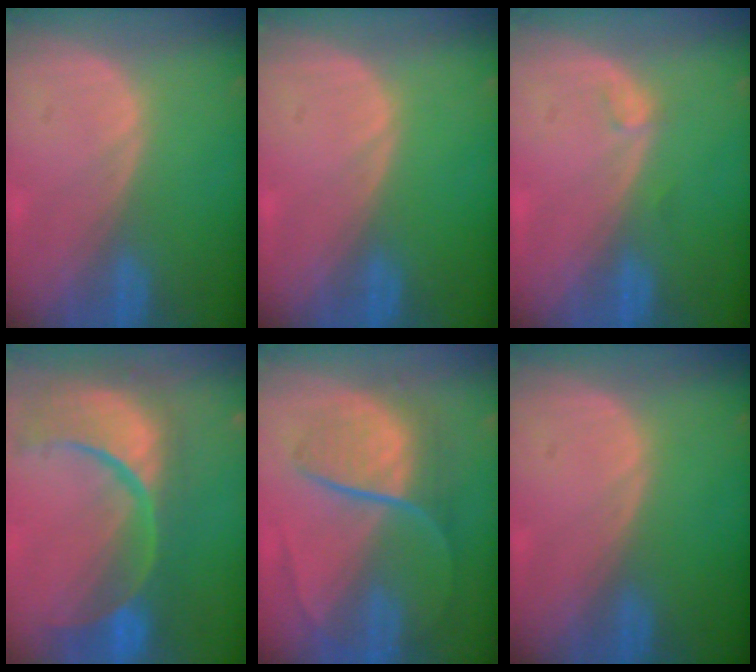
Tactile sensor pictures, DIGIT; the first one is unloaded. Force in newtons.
{"total": 0.0}
{"total": 0.8, "press": 0.7, "slide": 0.1}
{"total": 14.0, "press": 11.1, "slide": 8.4}
{"total": 9.0, "press": 7.5, "slide": 5.0}
{"total": 0.0}